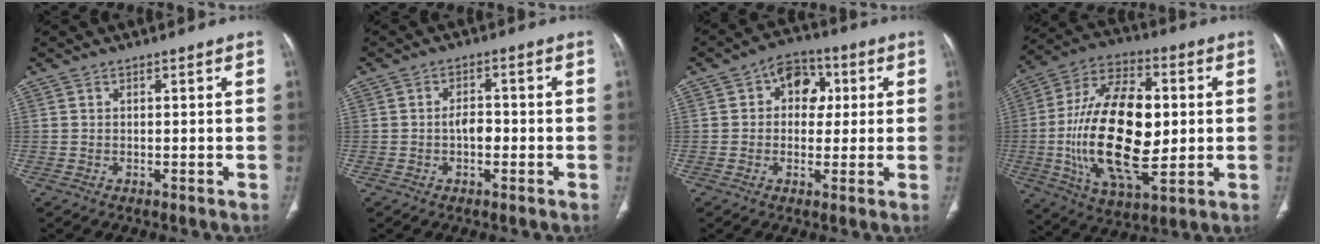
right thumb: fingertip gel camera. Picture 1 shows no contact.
{"total": 3.4, "force": [-0.8, 2.0, 2.6], "torque": [-0.037, 0.013, -0.016]}
{"total": 8.2, "force": [1.8, 6.2, 5.0], "torque": [-0.022, 0.014, 0.018]}
{"total": 24.4, "force": [-0.5, 12.3, 21.0], "torque": [-0.378, 0.002, -0.004]}